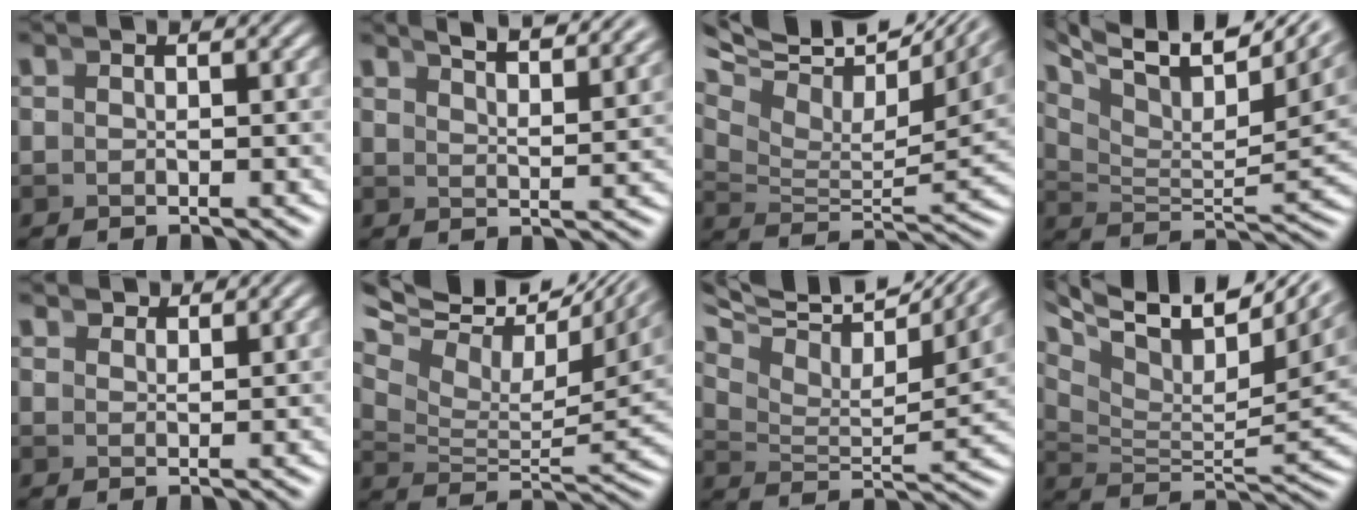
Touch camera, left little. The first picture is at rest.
{"total": 5.1, "force": [4.6, 0.2, 2.2], "torque": [-0.015, 0.012, 0.073]}
{"total": 11.3, "force": [6.4, 5.5, 7.5], "torque": [-0.112, 0.030, 0.085]}
{"total": 9.9, "force": [5.4, 4.7, 6.8], "torque": [-0.105, 0.016, 0.076]}
{"total": 2.5, "force": [2.5, -0.3, 0.2], "torque": [0.015, 0.008, 0.045]}
{"total": 12.6, "force": [7.8, 5.6, 8.1], "torque": [-0.121, 0.046, 0.100]}
{"total": 8.9, "force": [5.5, 4.3, 5.6], "torque": [-0.092, 0.013, 0.077]}
{"total": 10.7, "force": [5.3, 5.6, 7.5], "torque": [-0.113, 0.017, 0.071]}